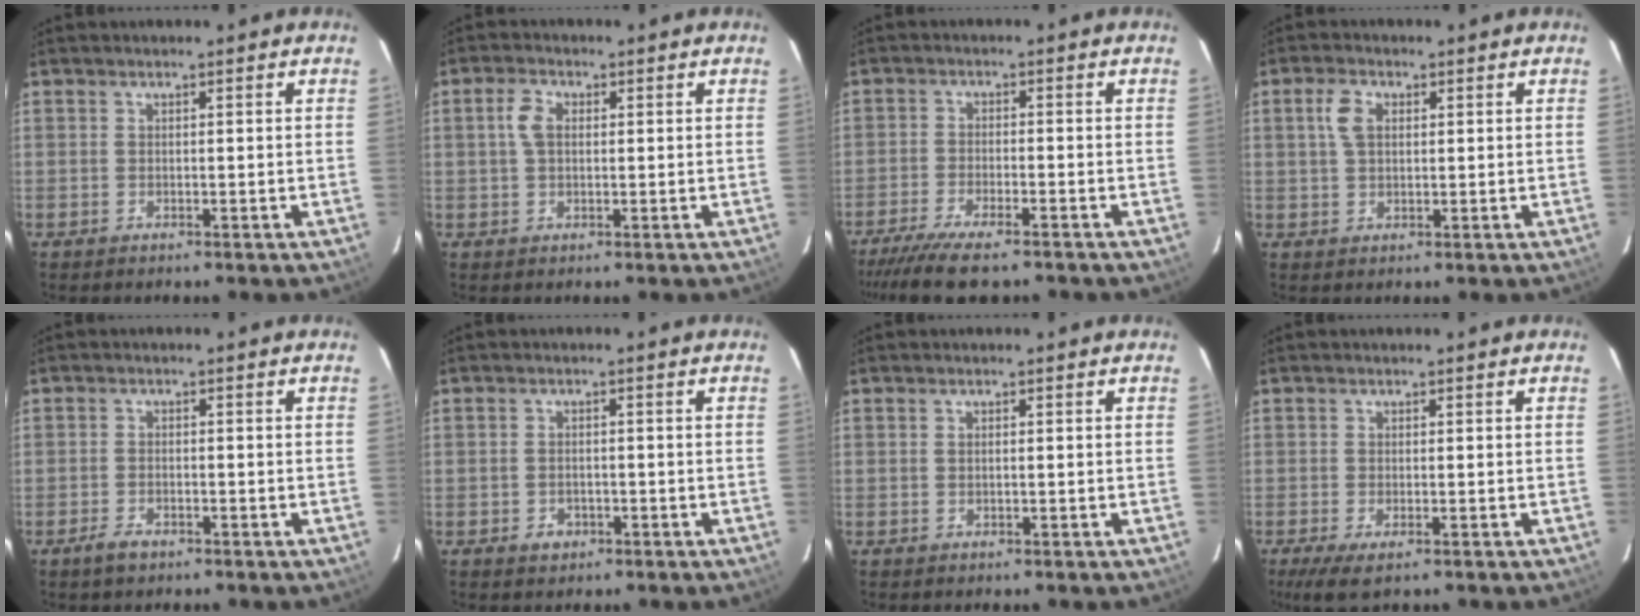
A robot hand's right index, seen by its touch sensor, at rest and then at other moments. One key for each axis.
{"total": 3.7, "fx": 0.6, "fy": 2.4, "fz": 2.7, "tx": -0.056, "ty": 0.010, "tz": 0.011}
{"total": 10.1, "fx": -8.3, "fy": 1.8, "fz": 5.4, "tx": -0.132, "ty": -0.033, "tz": -0.146}
{"total": 4.3, "fx": 1.2, "fy": 2.7, "fz": 3.1, "tx": -0.060, "ty": 0.010, "tz": 0.023}
{"total": 2.9, "fx": -2.0, "fy": 1.3, "fz": 1.5, "tx": -0.040, "ty": -0.003, "tz": -0.038}
{"total": 2.6, "fx": -1.3, "fy": 2.1, "fz": 1.0, "tx": -0.020, "ty": 0.002, "tz": -0.014}
{"total": 0.5, "fx": 0.0, "fy": 0.2, "fz": 0.5, "tx": -0.009, "ty": 0.001, "tz": -0.001}
{"total": 4.5, "fx": -2.4, "fy": 1.3, "fz": 3.6, "tx": -0.073, "ty": -0.020, "tz": -0.037}